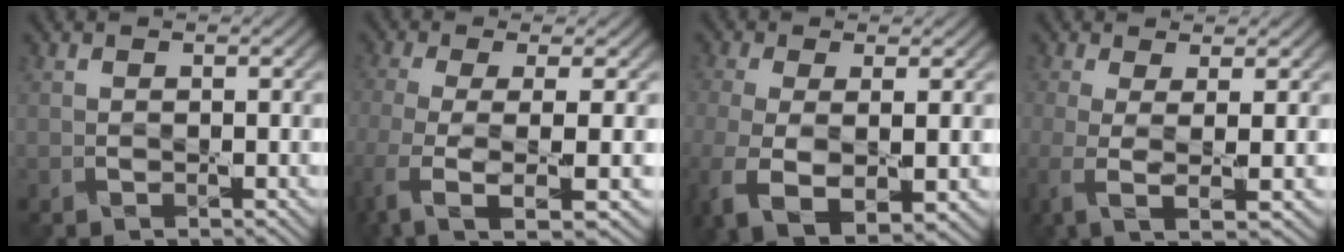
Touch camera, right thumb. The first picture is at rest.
{"total": 7.7, "force": [-2.5, 1.9, 7.0], "torque": [-0.142, -0.019, -0.054]}
{"total": 8.6, "force": [-3.4, 3.7, 7.0], "torque": [-0.170, -0.038, -0.057]}
{"total": 5.3, "force": [-0.4, 1.2, 5.2], "torque": [-0.106, -0.012, -0.009]}